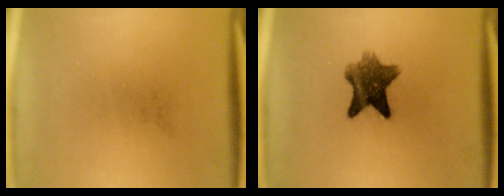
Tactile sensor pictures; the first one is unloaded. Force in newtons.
{"total": 7.8}